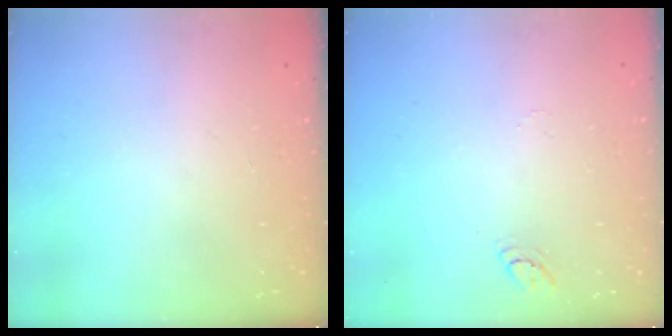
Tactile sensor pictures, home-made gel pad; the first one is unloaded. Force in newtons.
{"total": 3.2, "press": 3.2, "slide": 0.3}